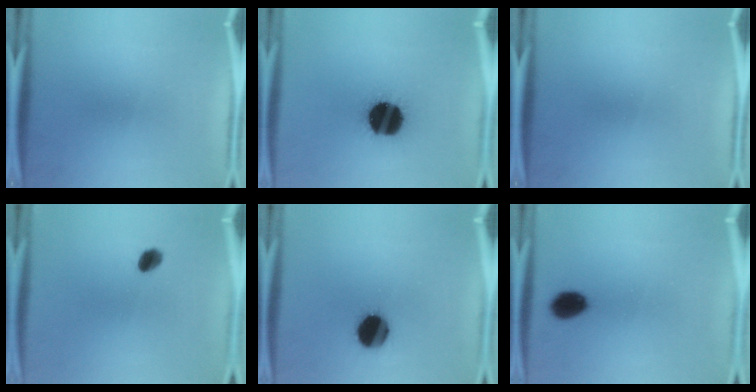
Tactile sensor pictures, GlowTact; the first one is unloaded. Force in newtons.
{"total": 19.9}
{"total": 0.0}
{"total": 2.8}
{"total": 11.5}
{"total": 6.1}